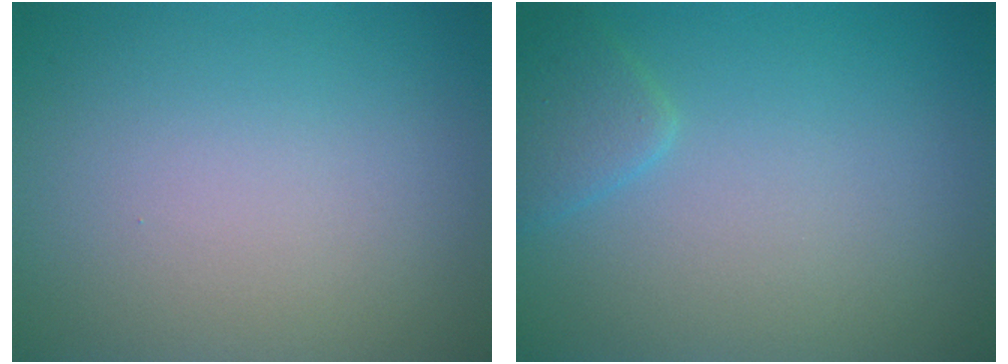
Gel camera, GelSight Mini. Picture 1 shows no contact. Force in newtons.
{"total": 1.8, "press": 1.8, "slide": 0.1}